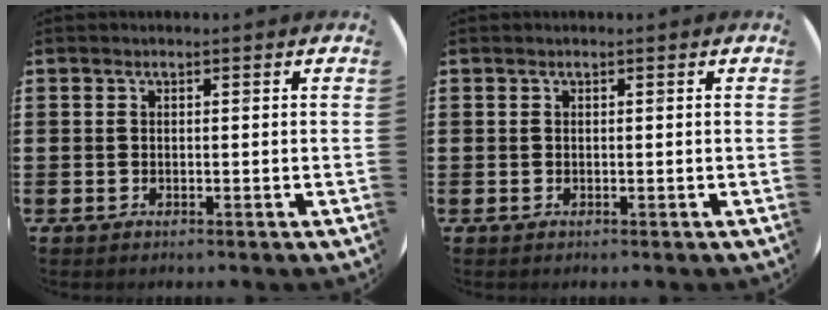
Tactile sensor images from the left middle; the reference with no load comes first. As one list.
[{"total": 0.0}]